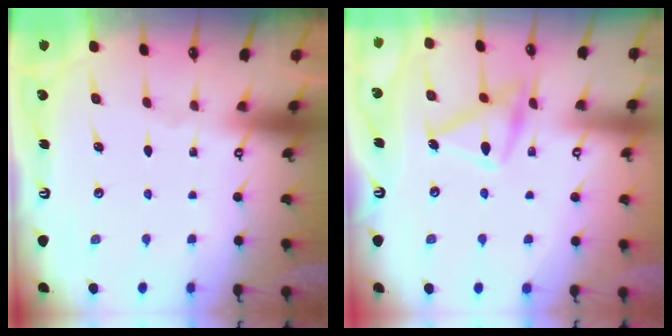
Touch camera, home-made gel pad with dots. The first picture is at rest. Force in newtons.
{"total": 16.1, "press": 16.1, "slide": 0.7}